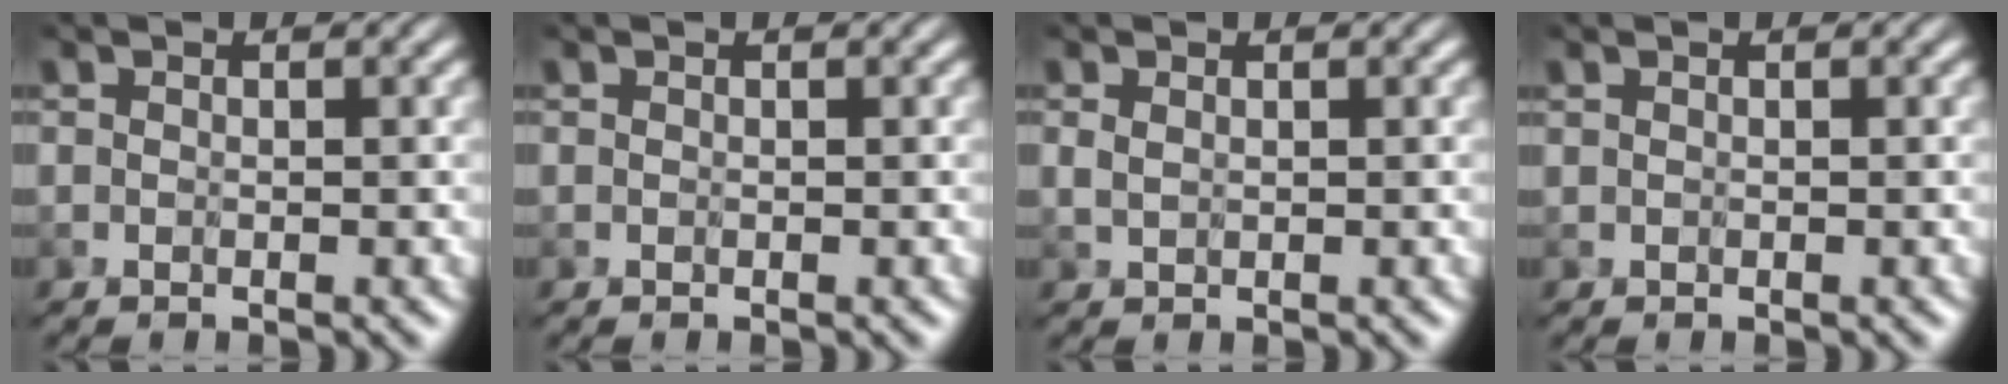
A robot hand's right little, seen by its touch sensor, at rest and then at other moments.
{"total": 0.0}
{"total": 0.9, "force": [0.3, 0.6, 0.6], "torque": [-0.016, 0.002, 0.010]}
{"total": 0.0}